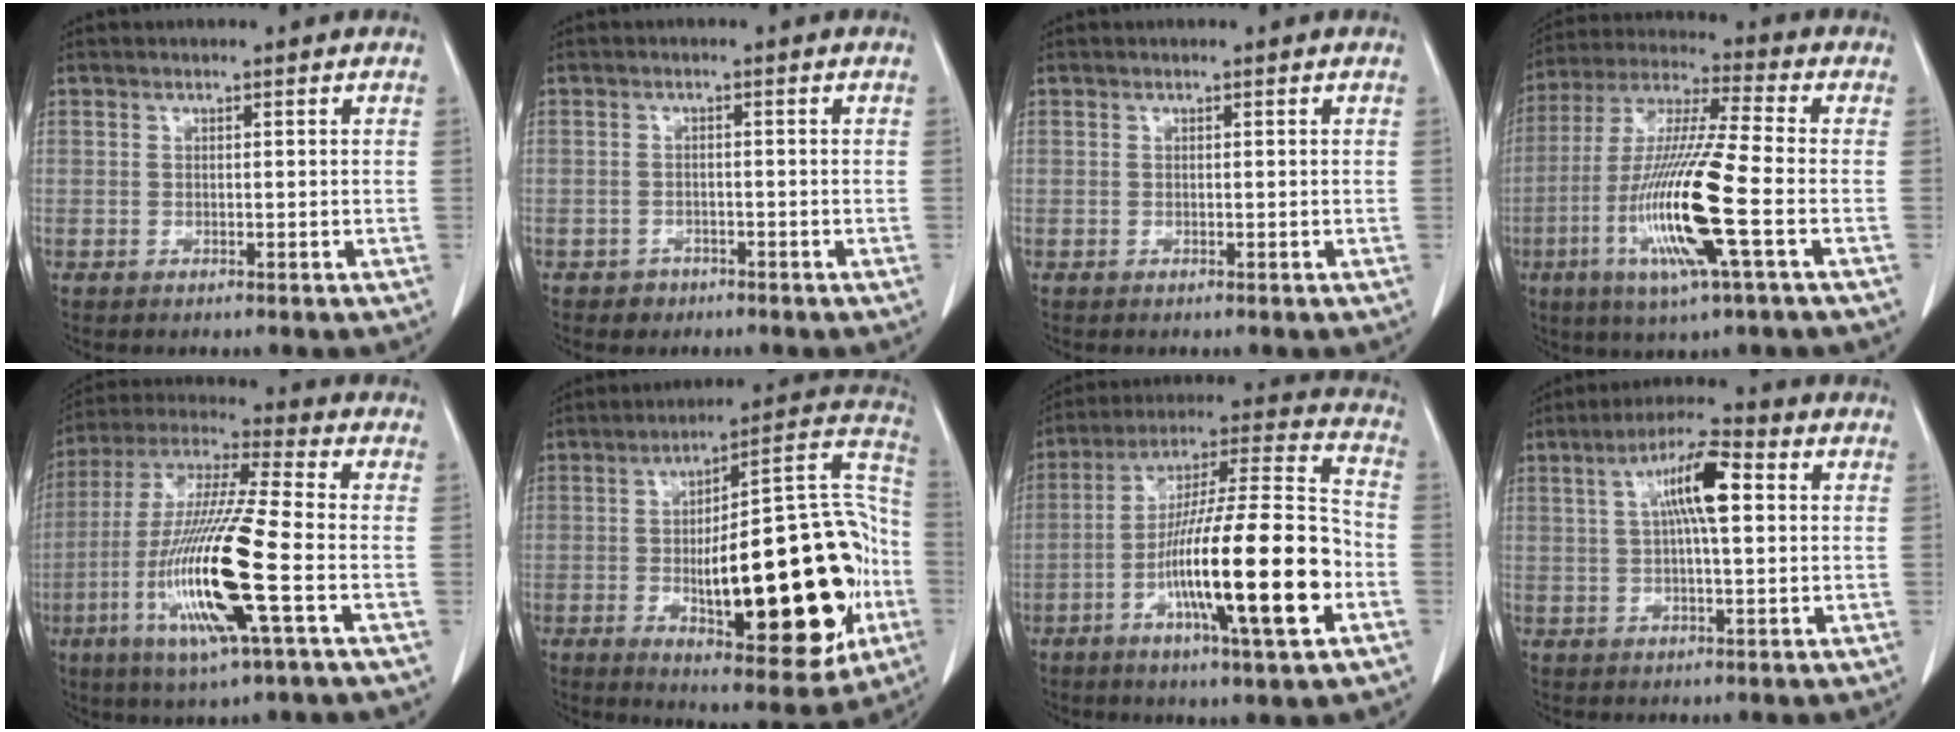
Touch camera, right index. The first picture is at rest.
{"total": 1.8, "force": [-1.2, 1.3, 0.1], "torque": [-0.004, 0.006, -0.018]}
{"total": 0.0}
{"total": 16.6, "force": [-4.8, 0.2, 15.9], "torque": [-0.331, -0.018, -0.093]}
{"total": 18.2, "force": [-5.2, 0.8, 17.5], "torque": [-0.364, -0.019, -0.098]}
{"total": 28.9, "force": [-5.6, 8.6, 27.1], "torque": [-0.347, 0.023, -0.064]}
{"total": 21.7, "force": [-6.7, 1.6, 20.6], "torque": [-0.343, -0.006, -0.110]}
{"total": 8.9, "force": [2.0, 1.6, 8.5], "torque": [-0.154, 0.021, 0.030]}